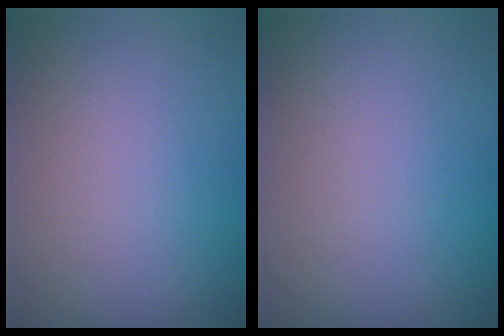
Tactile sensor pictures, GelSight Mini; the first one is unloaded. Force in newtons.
{"total": 0.0}